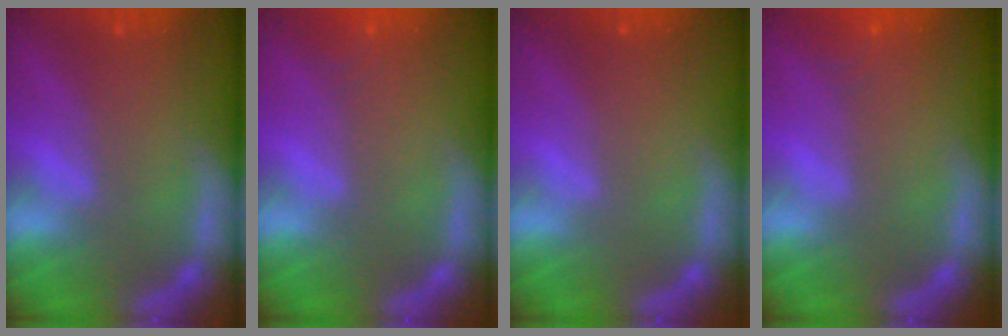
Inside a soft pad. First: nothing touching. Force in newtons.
{"total": 1.4}
{"total": 0.0}
{"total": 1.9}